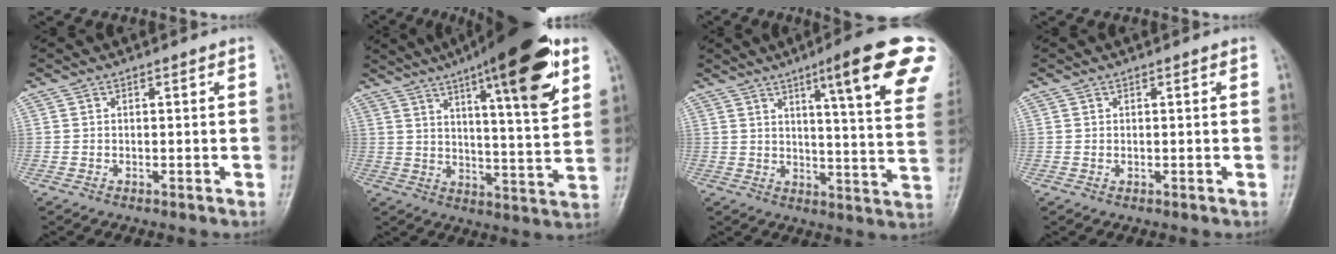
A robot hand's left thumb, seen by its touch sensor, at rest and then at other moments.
{"total": 22.2, "force": [11.8, 4.9, 18.2], "torque": [-0.250, -0.033, 0.173]}
{"total": 19.1, "force": [10.4, 2.5, 15.9], "torque": [-0.185, -0.041, 0.131]}
{"total": 0.7, "force": [0.2, 0.3, 0.6], "torque": [-0.011, 0.003, 0.007]}